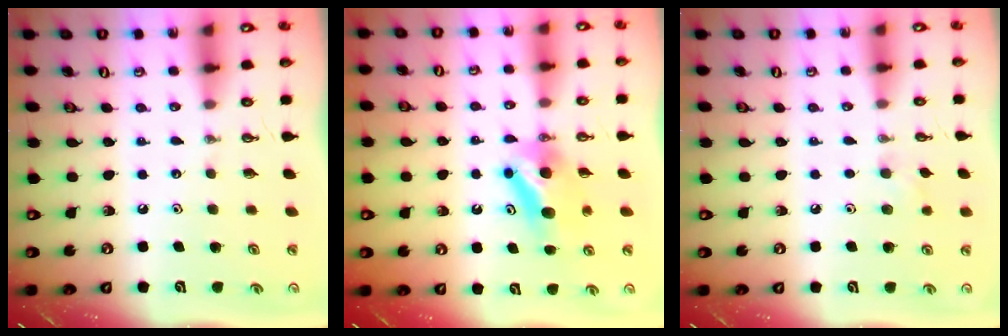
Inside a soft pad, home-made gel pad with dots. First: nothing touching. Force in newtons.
{"total": 6.5, "press": 6.3, "slide": 1.6}
{"total": 5.8, "press": 5.7, "slide": 1.0}